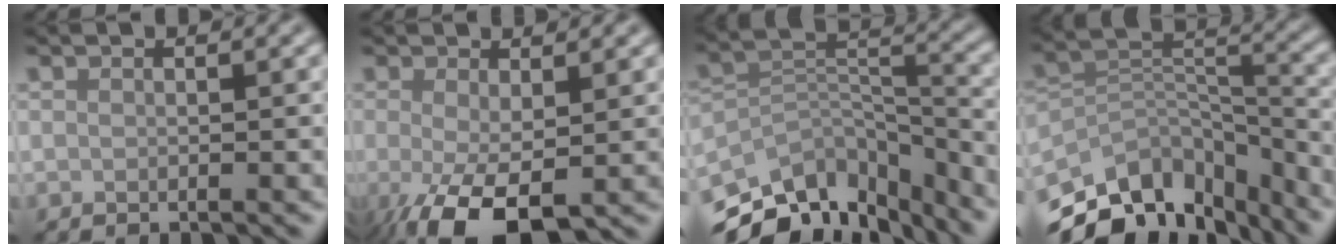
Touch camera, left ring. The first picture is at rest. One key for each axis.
{"total": 6.2, "fx": -2.1, "fy": 2.6, "fz": 5.3, "tx": -0.113, "ty": -0.017, "tz": -0.035}
{"total": 10.0, "fx": -7.9, "fy": 4.6, "fz": 4.1, "tx": -0.080, "ty": 0.004, "tz": -0.131}
{"total": 11.1, "fx": -8.5, "fy": 5.4, "fz": 4.7, "tx": -0.094, "ty": 0.005, "tz": -0.139}